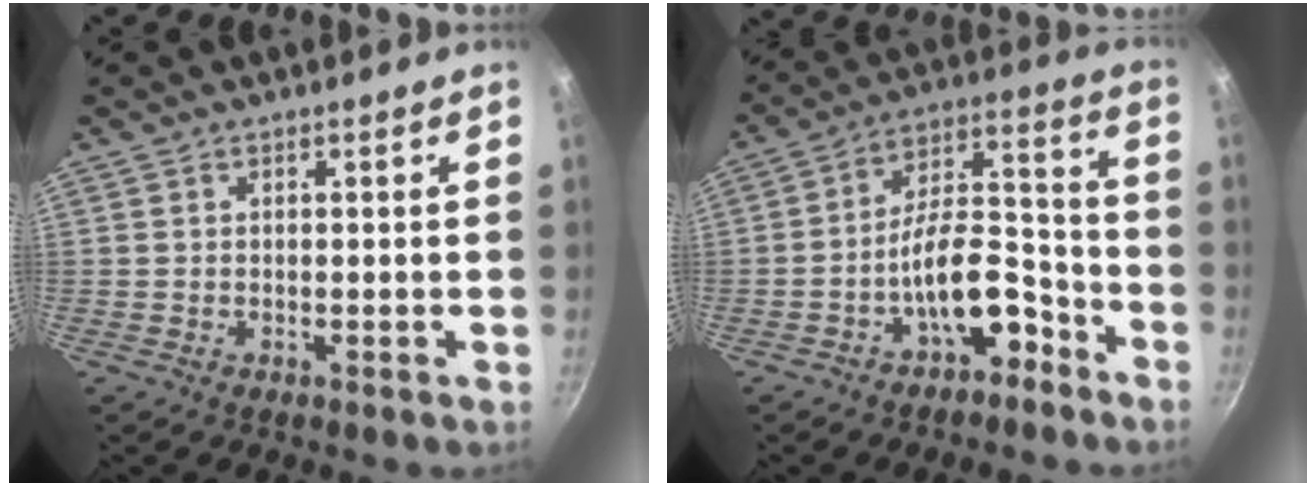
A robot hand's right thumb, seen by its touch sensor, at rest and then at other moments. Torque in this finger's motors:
{"motor_torque": [1.97, 0.98, 1.50, -1.20, 0.43]}